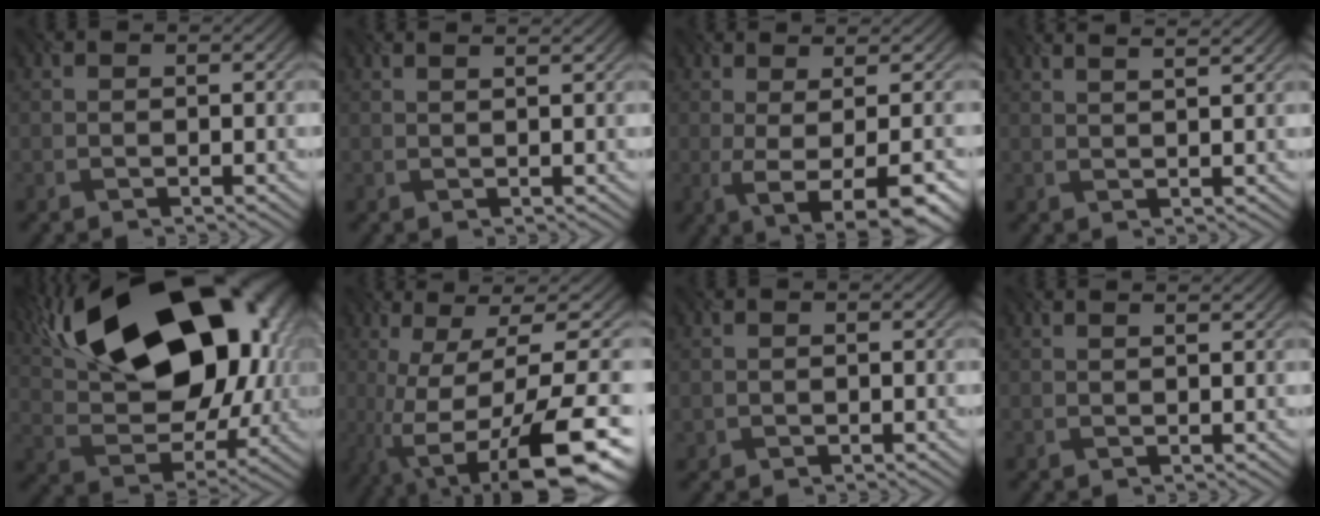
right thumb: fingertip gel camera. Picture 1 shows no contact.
{"total": 1.2, "force": [1.1, 0.1, 0.2], "torque": [0.004, 0.010, -0.001]}
{"total": 7.7, "force": [-1.3, 2.3, 7.2], "torque": [-0.083, 0.019, -0.005]}
{"total": 3.2, "force": [2.7, 0.5, 1.6], "torque": [-0.015, 0.029, 0.024]}
{"total": 21.3, "force": [8.6, 13.0, 14.5], "torque": [-0.259, 0.048, 0.154]}
{"total": 14.4, "force": [-4.0, 3.1, 13.5], "torque": [-0.222, 0.014, -0.052]}
{"total": 0.7, "force": [-0.1, 0.7, -0.2], "torque": [-0.005, 0.004, 0.010]}
{"total": 0.9, "force": [0.9, 0.0, 0.0], "torque": [0.004, 0.008, 0.000]}